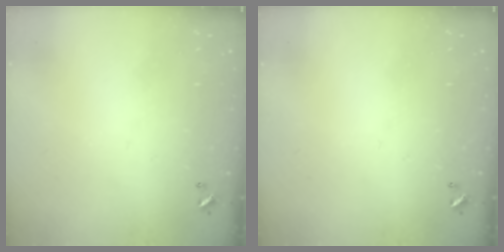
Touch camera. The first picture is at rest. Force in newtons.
{"total": 0.0}